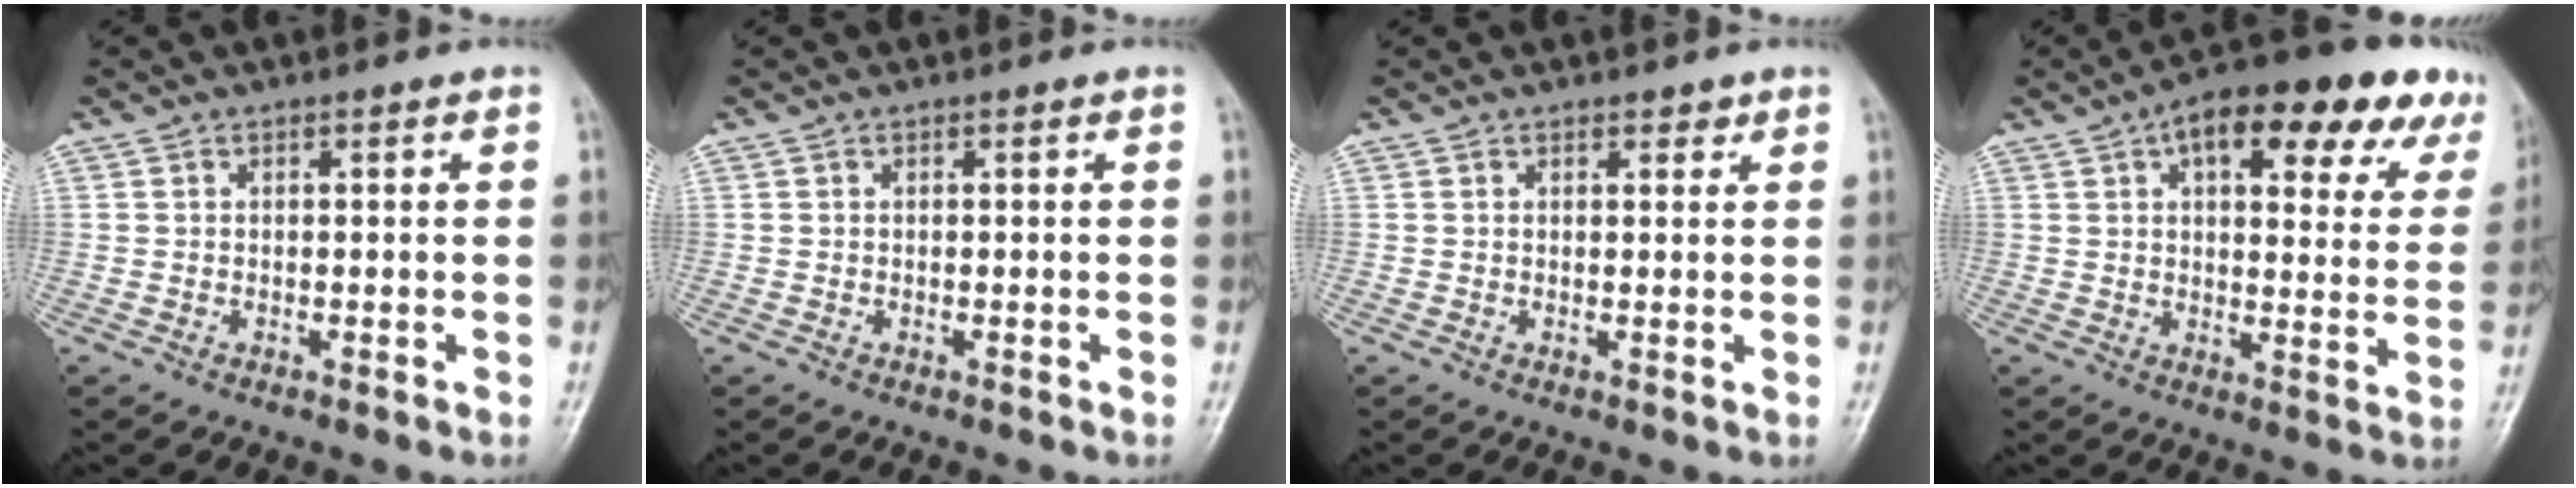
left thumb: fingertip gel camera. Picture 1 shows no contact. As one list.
[{"total": 0.0}, {"total": 1.6, "force": [1.2, 0.9, 0.6], "torque": [0.003, -0.006, 0.013]}, {"total": 21.1, "force": [11.1, 9.0, 15.5], "torque": [-0.178, 0.002, 0.144]}]